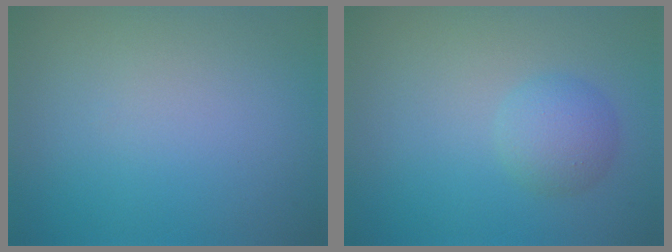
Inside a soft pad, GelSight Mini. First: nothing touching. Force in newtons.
{"total": 2.5, "press": 2.5, "slide": 0.1}